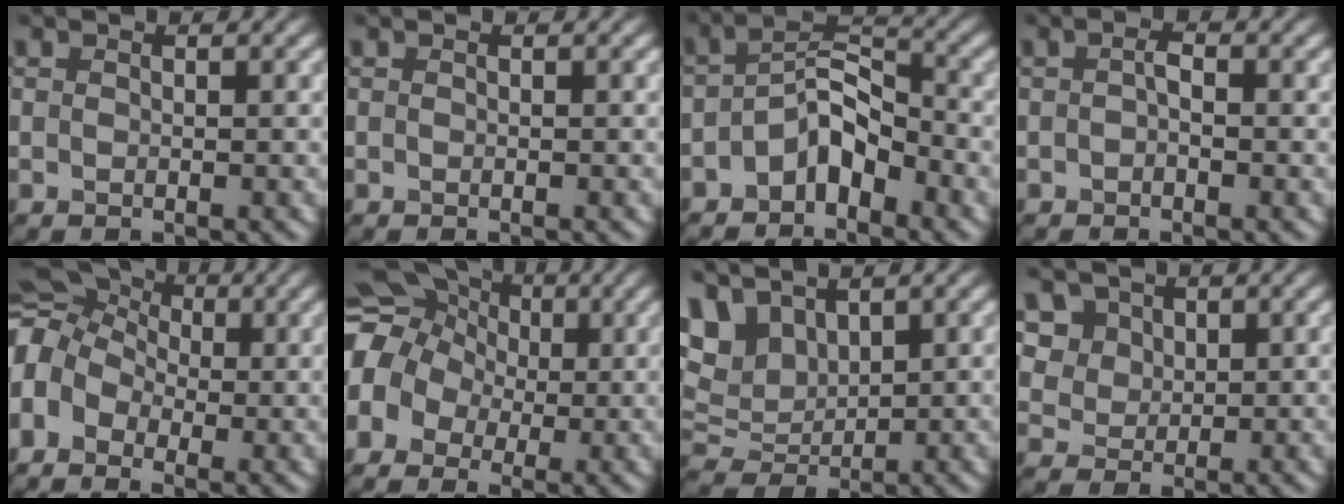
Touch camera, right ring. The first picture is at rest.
{"total": 0.0}
{"total": 4.2, "force": [-2.4, 1.9, 2.9], "torque": [-0.049, 0.016, -0.049]}
{"total": 1.0, "force": [-0.3, 0.4, 0.9], "torque": [-0.016, 0.002, -0.007]}
{"total": 9.6, "force": [-0.1, 7.8, 5.6], "torque": [-0.129, 0.034, -0.045]}
{"total": 13.9, "force": [1.0, 12.5, 6.1], "torque": [-0.148, 0.028, -0.040]}
{"total": 6.0, "force": [3.6, 3.4, 3.4], "torque": [-0.084, 0.007, 0.071]}
{"total": 5.9, "force": [3.3, 4.4, 2.2], "torque": [-0.054, -0.002, 0.060]}